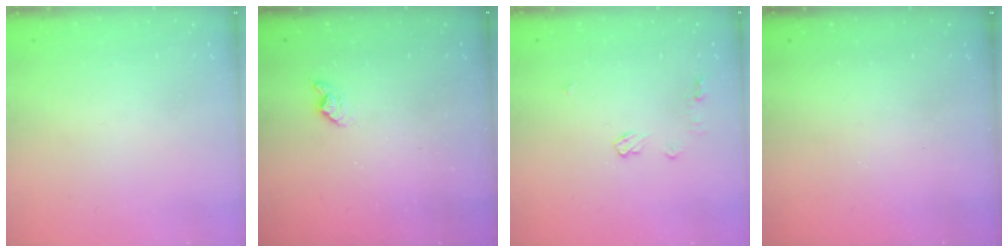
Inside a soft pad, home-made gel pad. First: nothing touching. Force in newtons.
{"total": 4.9, "press": 4.9, "slide": 0.6}
{"total": 5.6, "press": 5.5, "slide": 0.4}
{"total": 0.0}